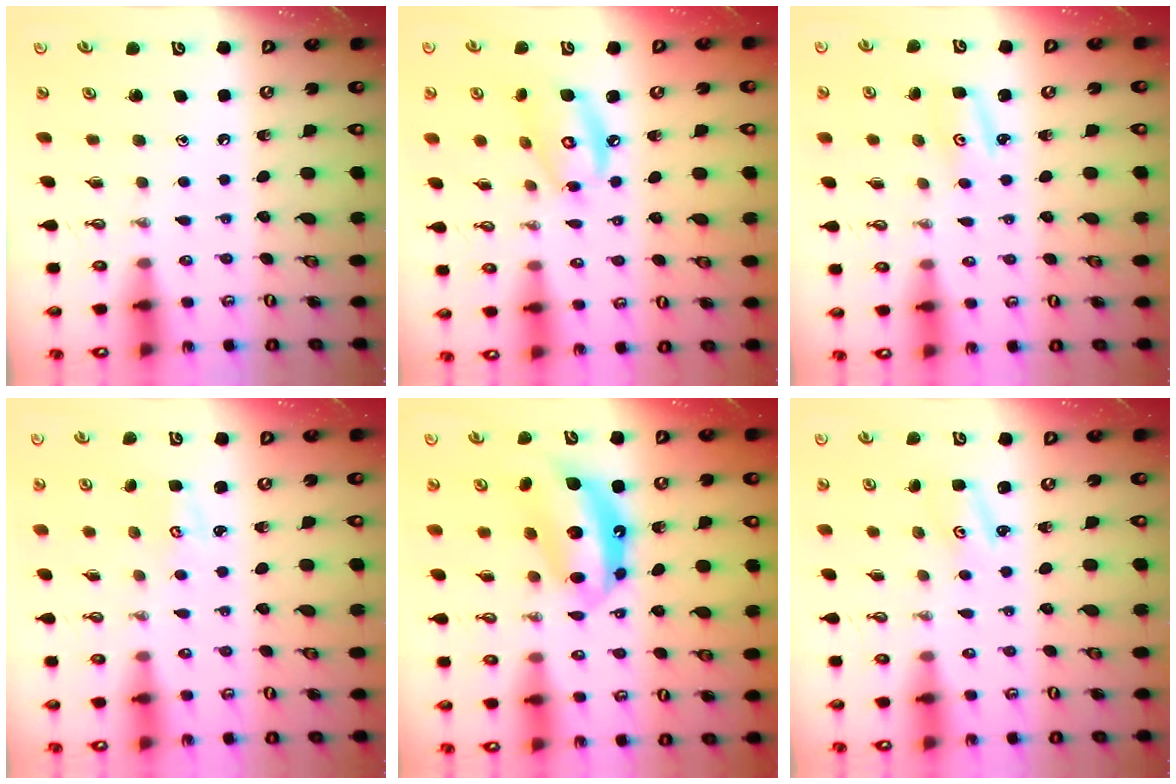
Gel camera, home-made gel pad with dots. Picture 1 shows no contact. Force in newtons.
{"total": 10.8, "press": 10.8, "slide": 0.9}
{"total": 2.7, "press": 2.7, "slide": 0.3}
{"total": 2.0, "press": 1.9, "slide": 0.2}
{"total": 11.7, "press": 11.7, "slide": 0.9}
{"total": 1.6, "press": 1.6, "slide": 0.2}